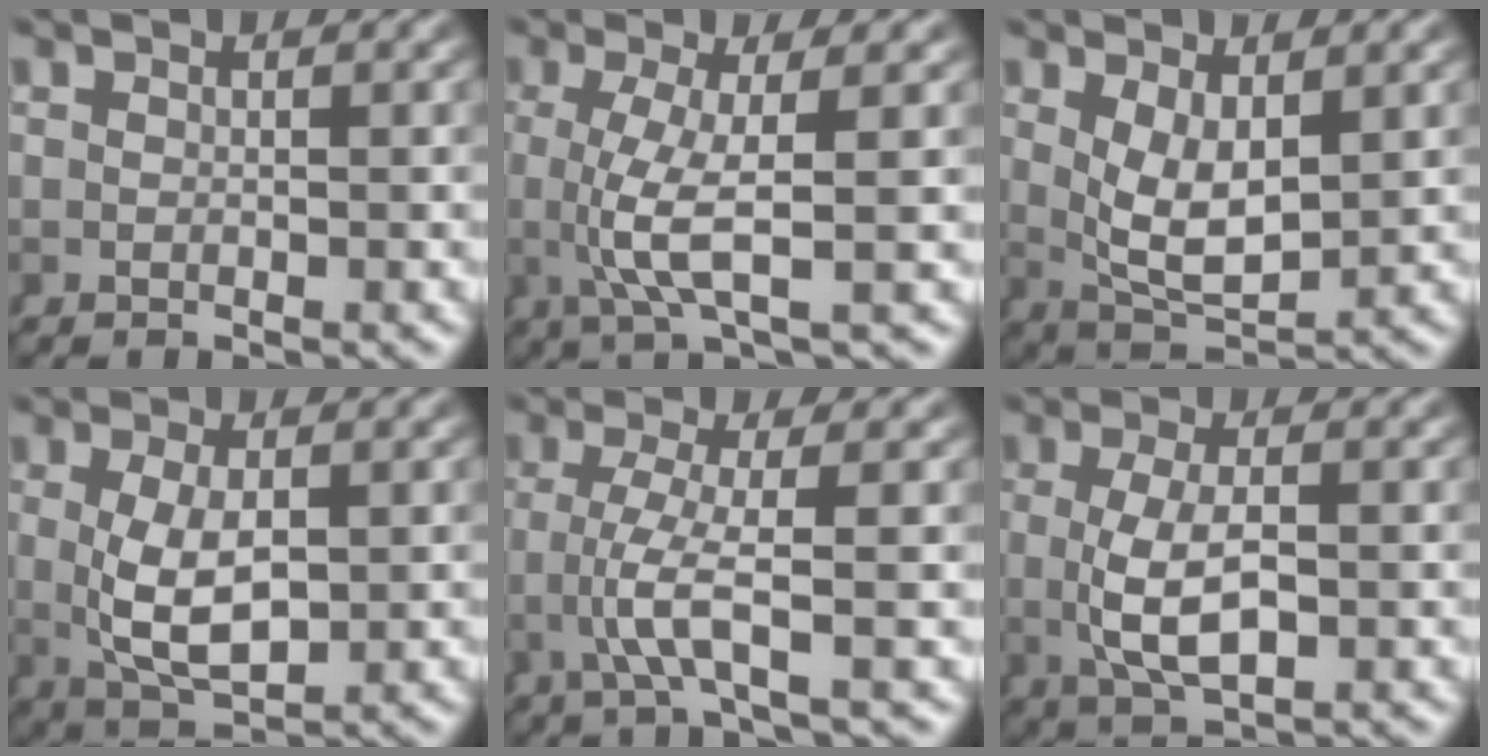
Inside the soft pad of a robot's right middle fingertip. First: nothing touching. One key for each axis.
{"total": 4.8, "fx": 0.1, "fy": 0.1, "fz": 4.8, "tx": -0.095, "ty": -0.014, "tz": 0.012}
{"total": 5.6, "fx": 0.4, "fy": 3.1, "fz": 4.6, "tx": -0.087, "ty": -0.024, "tz": 0.023}
{"total": 5.4, "fx": -0.3, "fy": 2.4, "fz": 4.8, "tx": -0.090, "ty": -0.016, "tz": 0.013}
{"total": 4.0, "fx": -0.2, "fy": -0.4, "fz": 4.0, "tx": -0.086, "ty": -0.016, "tz": 0.003}
{"total": 4.4, "fx": -0.3, "fy": 1.3, "fz": 4.2, "tx": -0.081, "ty": -0.007, "tz": 0.007}